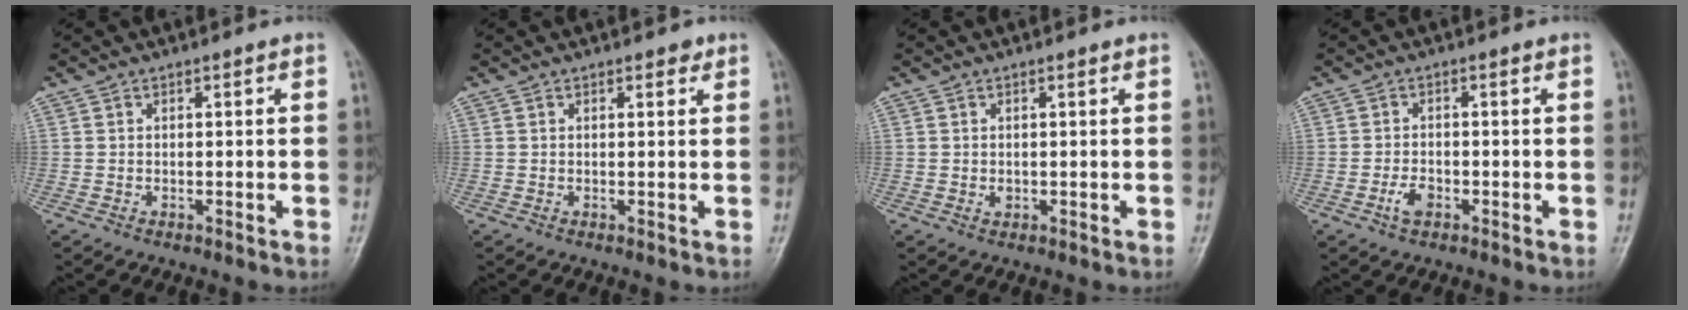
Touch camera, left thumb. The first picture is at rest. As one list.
[{"total": 1.2, "force": [0.8, 0.6, 0.6], "torque": [0.000, -0.003, 0.007]}, {"total": 0.9, "force": [0.1, 0.7, 0.6], "torque": [-0.007, -0.001, 0.004]}, {"total": 2.9, "force": [-1.3, 1.6, 2.0], "torque": [-0.038, 0.006, -0.024]}]